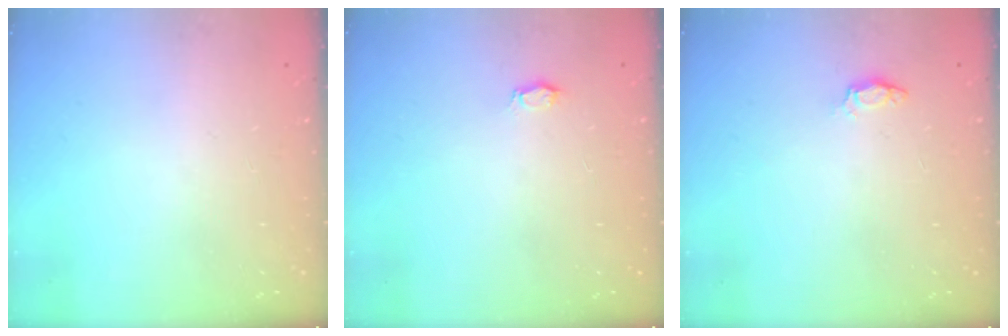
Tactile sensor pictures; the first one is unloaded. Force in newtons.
{"total": 2.7, "press": 2.7, "slide": 0.3}
{"total": 3.5, "press": 3.5, "slide": 0.4}